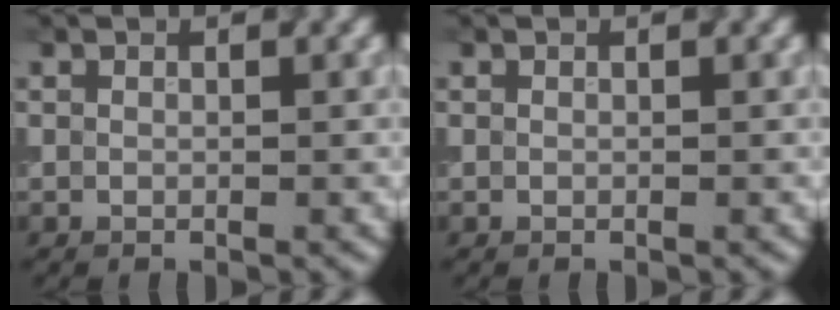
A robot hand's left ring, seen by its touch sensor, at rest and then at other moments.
{"total": 0.0}